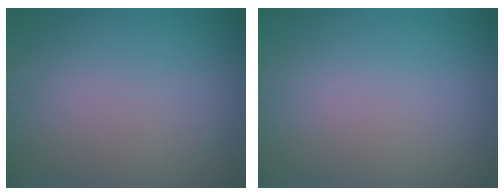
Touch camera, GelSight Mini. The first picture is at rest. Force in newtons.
{"total": 0.0}